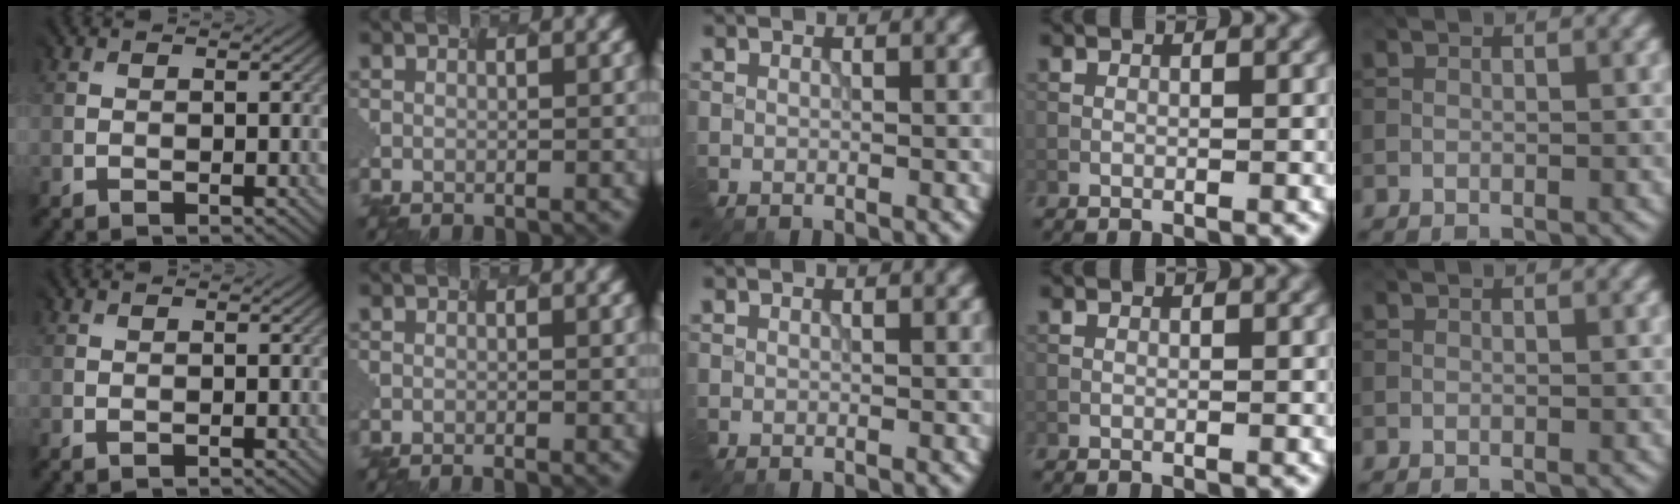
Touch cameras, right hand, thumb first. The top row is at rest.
{"index": {"total": 1.0, "force": [-0.9, -0.1, 0.4], "torque": [0.000, -0.005, -0.003]}}